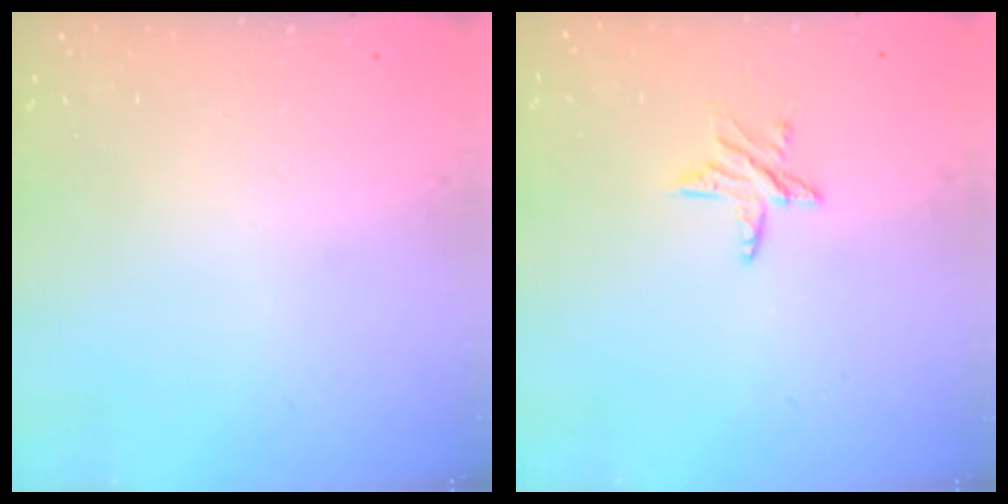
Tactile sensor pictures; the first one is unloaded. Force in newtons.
{"total": 5.9, "press": 5.9, "slide": 0.4}